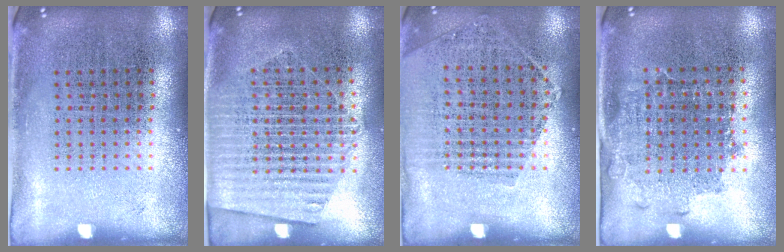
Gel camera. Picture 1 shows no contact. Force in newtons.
{"total": 1.6, "press": 1.5, "slide": 0.7}
{"total": 1.2, "press": 1.1, "slide": 0.5}
{"total": 1.3, "press": 1.1, "slide": 0.8}